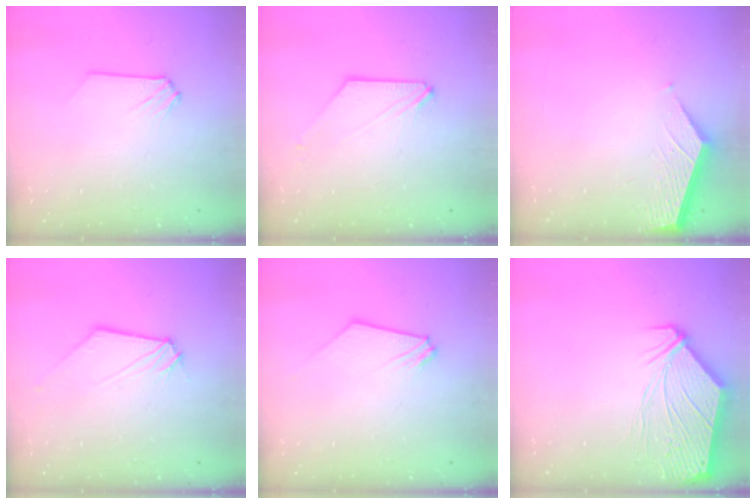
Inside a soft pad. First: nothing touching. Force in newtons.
{"total": 0.0}
{"total": 2.6, "press": 2.6, "slide": 0.2}
{"total": 0.8, "press": 0.8, "slide": 0.1}
{"total": 0.0}
{"total": 11.3, "press": 11.1, "slide": 1.7}